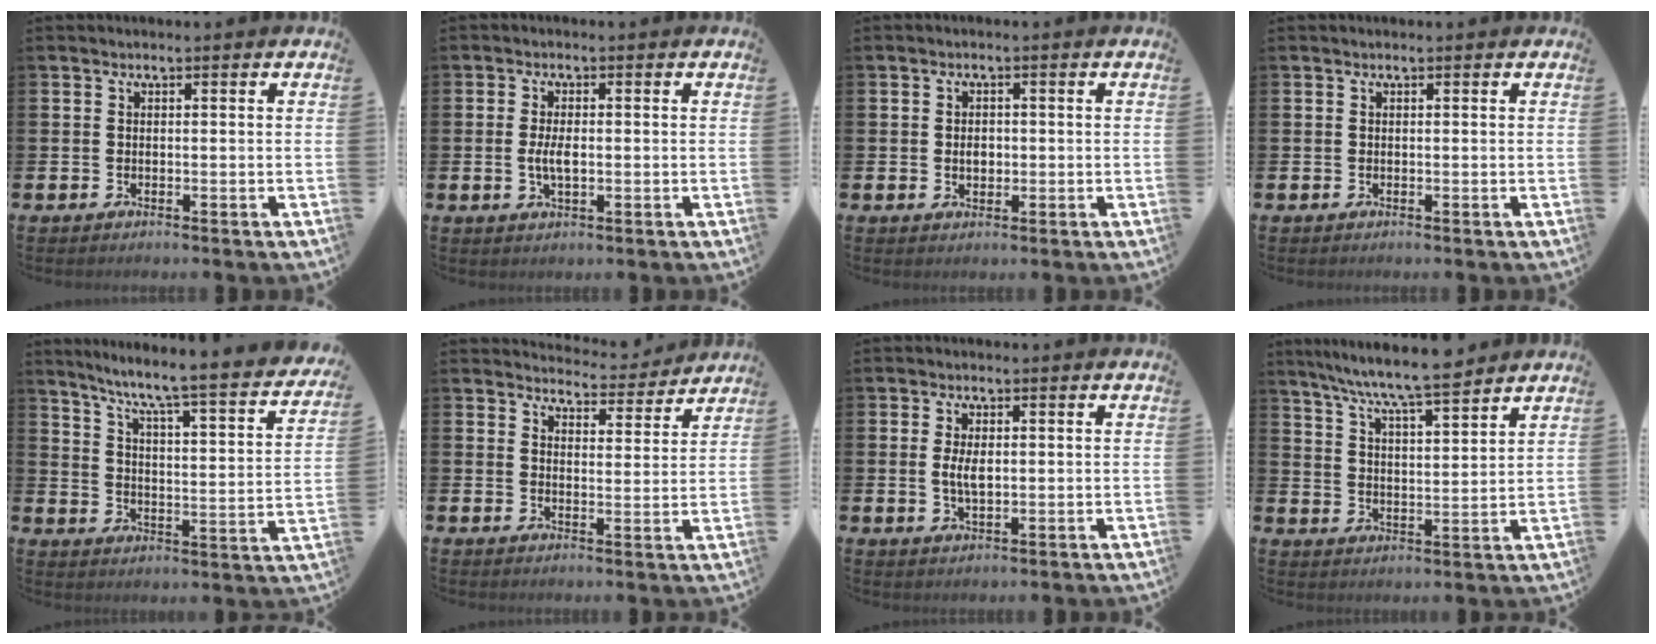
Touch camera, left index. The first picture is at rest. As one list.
[{"total": 3.1, "force": [-0.2, 1.3, 2.8], "torque": [-0.044, -0.001, -0.007]}, {"total": 2.0, "force": [-0.1, 1.5, 1.3], "torque": [-0.010, 0.001, -0.007]}, {"total": 0.0}, {"total": 6.2, "force": [5.4, 0.1, 3.1], "torque": [-0.081, -0.054, 0.081]}, {"total": 4.4, "force": [4.3, 0.7, 0.1], "torque": [-0.008, -0.037, 0.072]}, {"total": 3.5, "force": [0.4, 1.7, 3.0], "torque": [-0.053, 0.003, 0.003]}, {"total": 8.0, "force": [7.6, 0.1, 2.5], "torque": [-0.080, -0.044, 0.135]}]